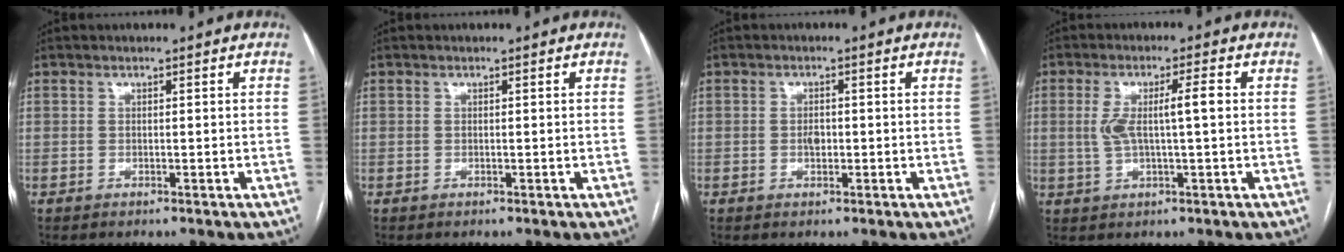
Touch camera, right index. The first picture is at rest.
{"total": 0.0}
{"total": 1.5, "force": [-0.2, 0.9, 1.2], "torque": [-0.018, 0.004, 0.000]}
{"total": 5.8, "force": [0.6, 0.7, 5.7], "torque": [-0.111, 0.017, 0.016]}